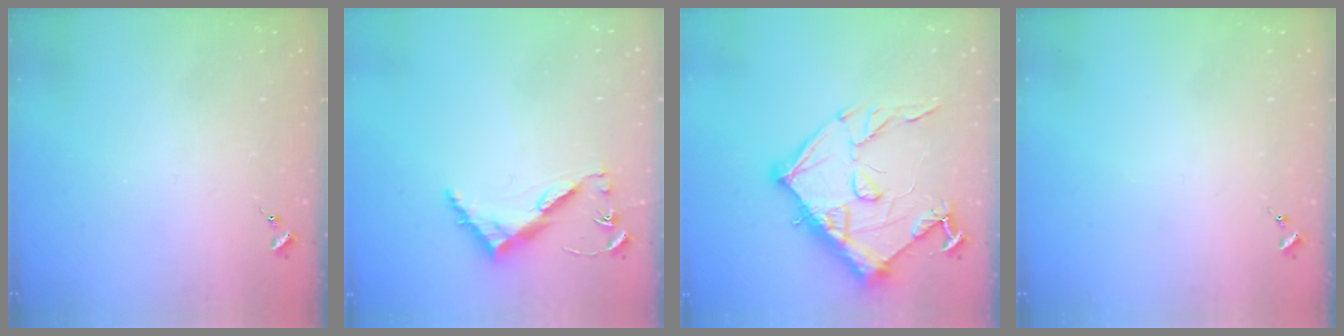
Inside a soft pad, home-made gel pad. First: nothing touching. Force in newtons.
{"total": 8.2, "press": 8.1, "slide": 0.6}
{"total": 15.4, "press": 15.4, "slide": 1.0}
{"total": 0.0}